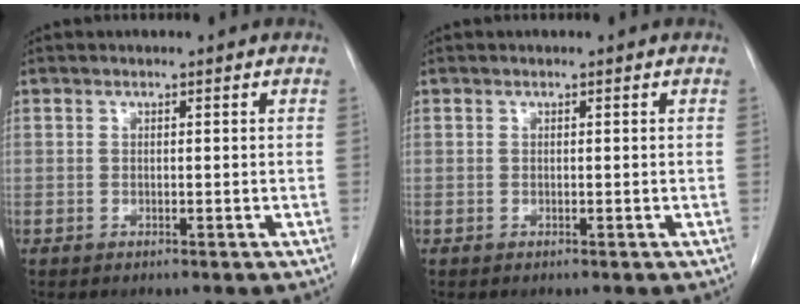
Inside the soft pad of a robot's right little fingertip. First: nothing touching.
{"total": 0.0}